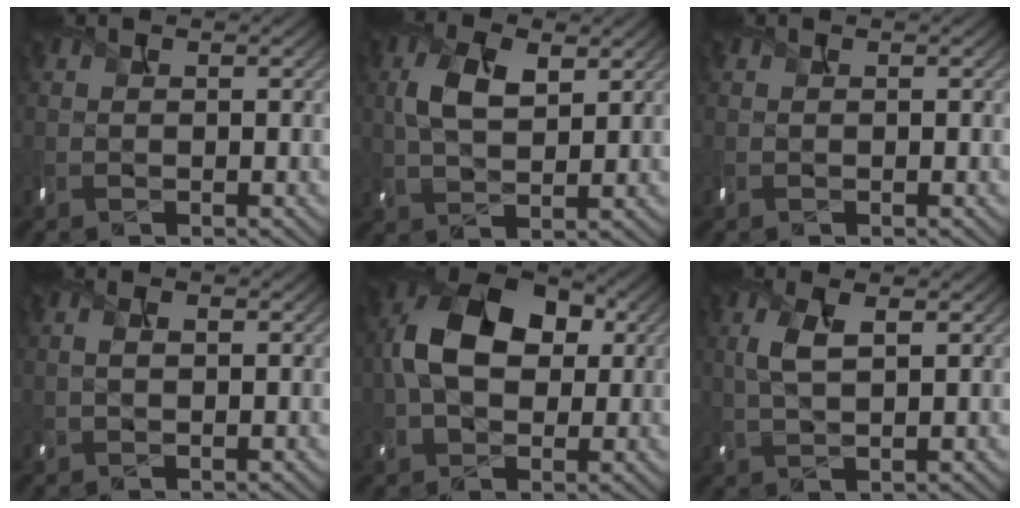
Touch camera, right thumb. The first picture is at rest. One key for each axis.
{"total": 6.4, "fx": 2.1, "fy": 3.4, "fz": 5.1, "tx": -0.118, "ty": 0.004, "tz": 0.038}
{"total": 0.0}
{"total": 1.6, "fx": 0.4, "fy": 0.9, "fz": 1.3, "tx": -0.023, "ty": -0.008, "tz": 0.008}
{"total": 12.1, "fx": 1.6, "fy": 7.9, "fz": 9.1, "tx": -0.192, "ty": 0.019, "tz": 0.018}
{"total": 4.2, "fx": 1.3, "fy": 1.6, "fz": 3.6, "tx": -0.090, "ty": 0.003, "tz": 0.028}